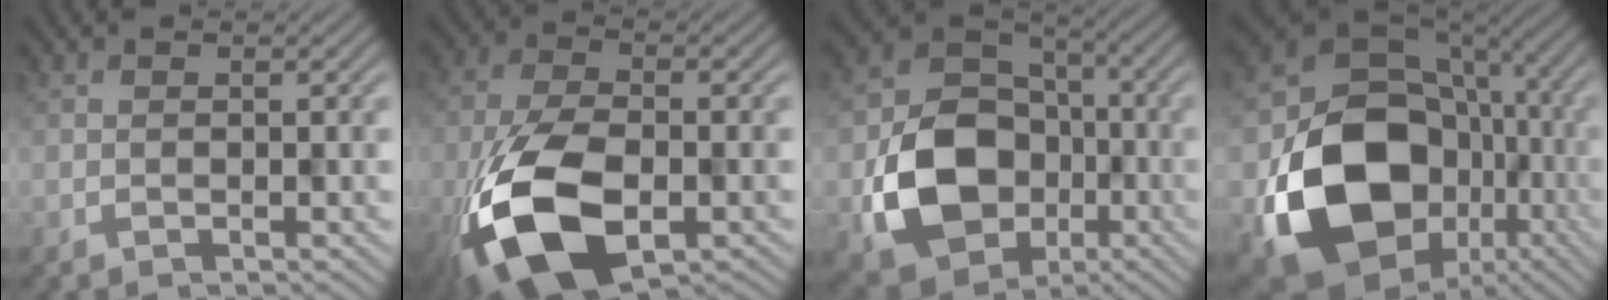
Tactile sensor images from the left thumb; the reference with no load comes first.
{"total": 13.9, "force": [-6.5, 6.9, 10.2], "torque": [-0.223, -0.038, -0.119]}
{"total": 12.3, "force": [-4.1, 9.8, 6.1], "torque": [-0.131, -0.027, -0.074]}
{"total": 16.9, "force": [-4.3, 13.9, 8.6], "torque": [-0.178, -0.066, -0.043]}